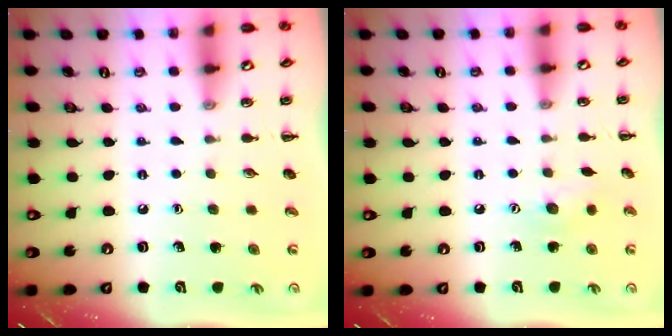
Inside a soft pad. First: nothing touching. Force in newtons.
{"total": 6.9, "press": 6.8, "slide": 1.3}